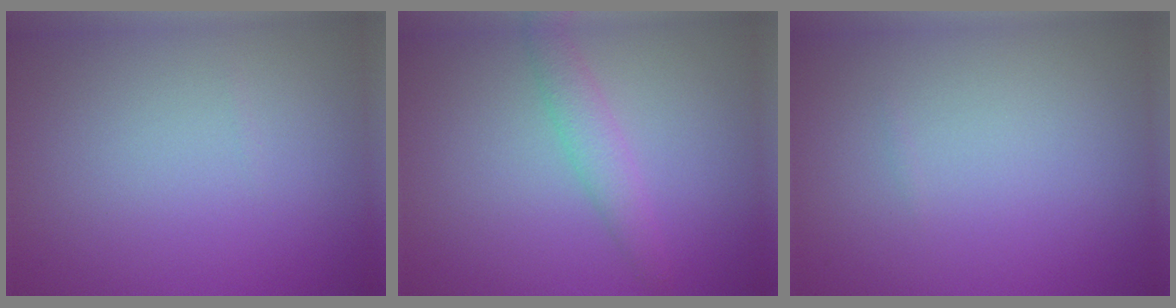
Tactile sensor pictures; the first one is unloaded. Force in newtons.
{"total": 2.3, "press": 2.3, "slide": 0.1}
{"total": 0.0}